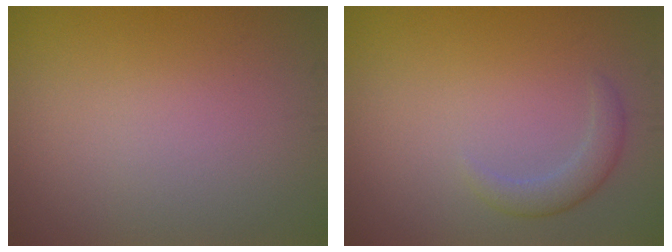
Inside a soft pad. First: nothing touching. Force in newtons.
{"total": 1.8, "press": 1.8, "slide": 0.3}